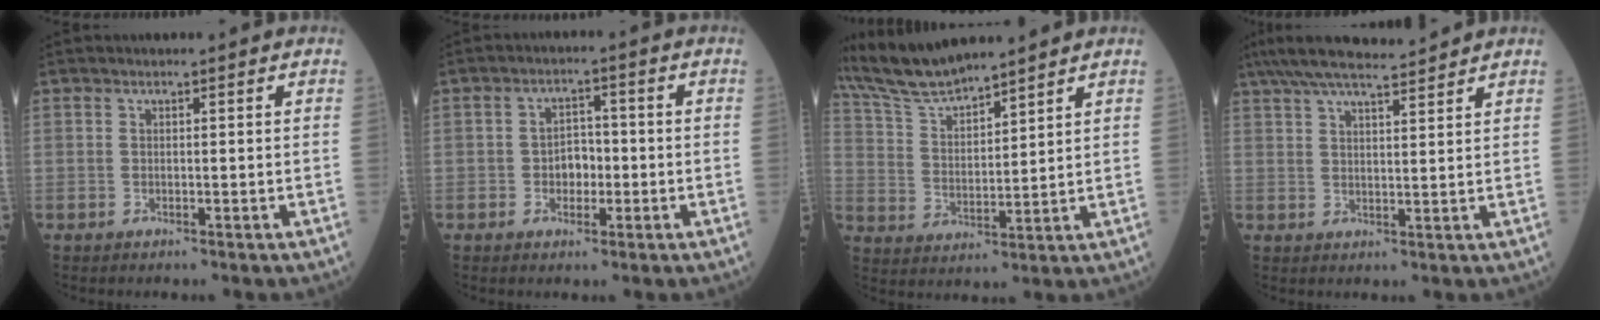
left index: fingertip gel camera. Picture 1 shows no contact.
{"total": 3.7, "force": [-1.0, 2.5, 2.6], "torque": [-0.038, 0.007, -0.020]}
{"total": 10.5, "force": [9.8, 0.8, 3.7], "torque": [-0.089, 0.014, 0.196]}
{"total": 10.3, "force": [9.2, 0.6, 4.5], "torque": [-0.081, 0.019, 0.148]}